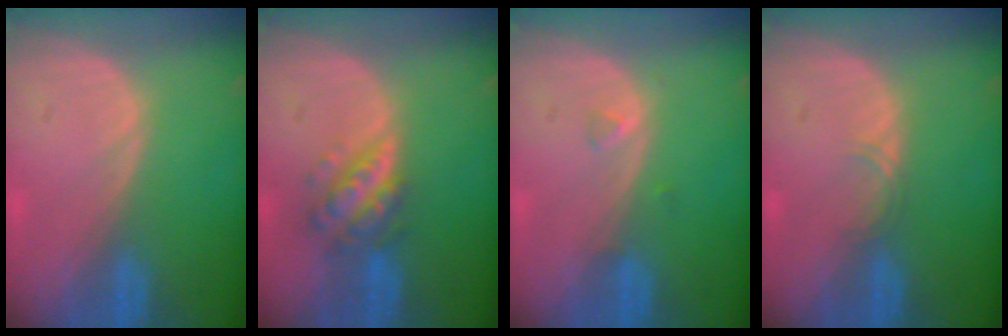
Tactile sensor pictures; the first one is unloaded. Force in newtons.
{"total": 5.6, "press": 5.2, "slide": 2.1}
{"total": 1.0, "press": 1.0, "slide": 0.2}
{"total": 1.1, "press": 1.1, "slide": 0.1}